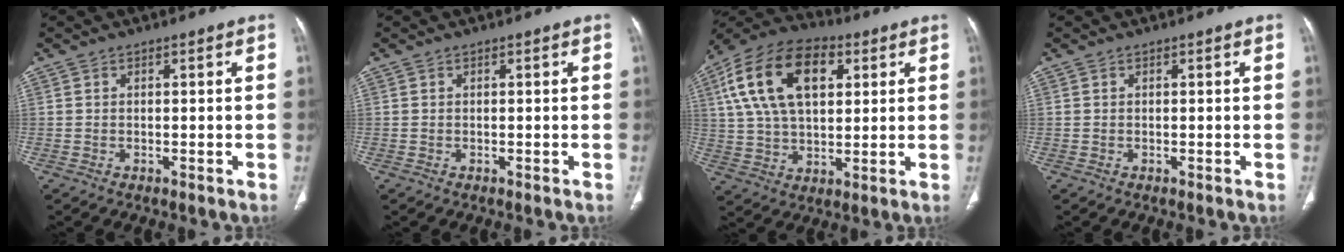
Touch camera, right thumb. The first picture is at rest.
{"total": 0.0}
{"total": 19.9, "force": [6.4, 11.6, 14.9], "torque": [-0.259, 0.004, 0.107]}
{"total": 0.0}